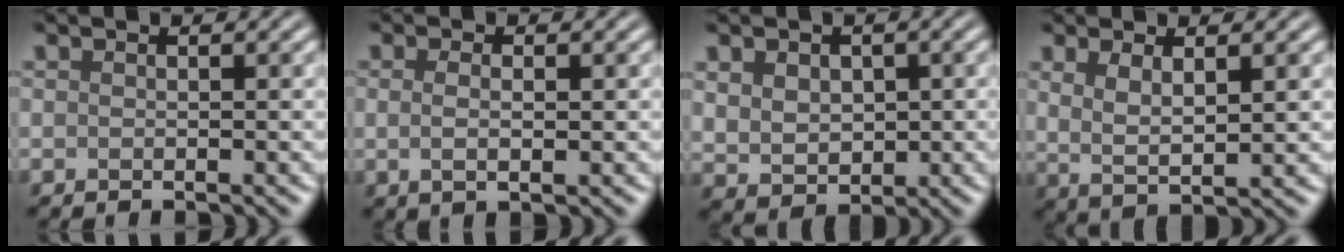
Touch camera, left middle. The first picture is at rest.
{"total": 1.7, "force": [0.1, 0.6, 1.6], "torque": [-0.032, -0.001, 0.001]}
{"total": 4.0, "force": [0.8, 3.0, 2.5], "torque": [-0.051, -0.001, 0.020]}
{"total": 3.1, "force": [1.2, 0.9, 2.7], "torque": [-0.056, -0.010, 0.027]}